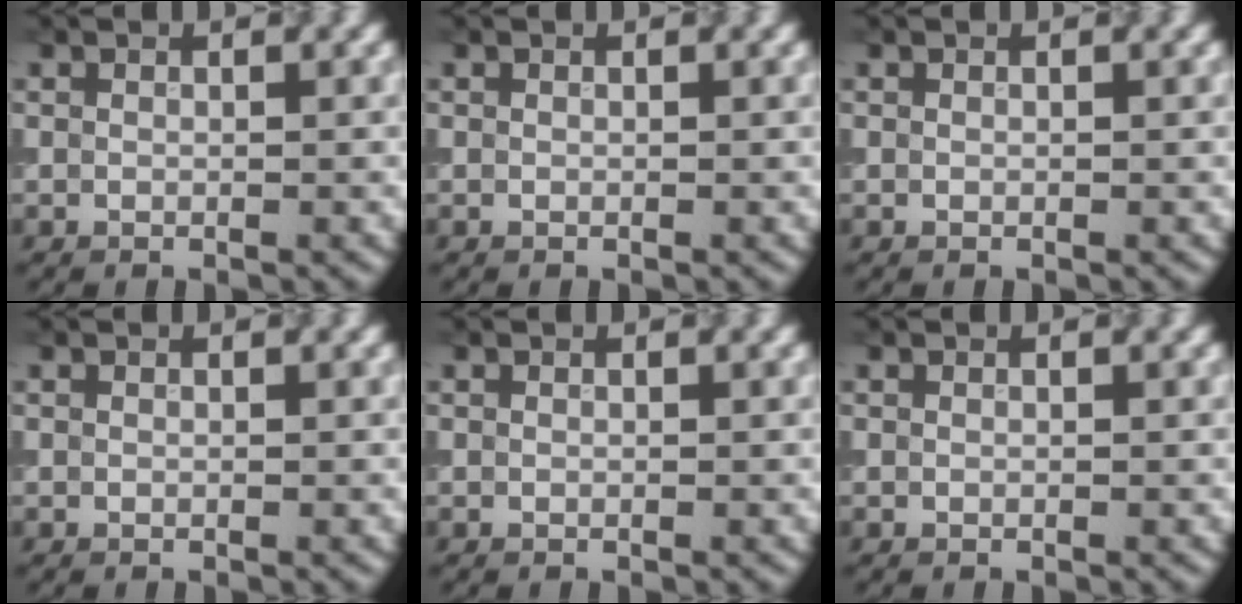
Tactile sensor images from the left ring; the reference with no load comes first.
{"total": 0.0}
{"total": 0.0}
{"total": 0.0}
{"total": 0.0}
{"total": 0.0}